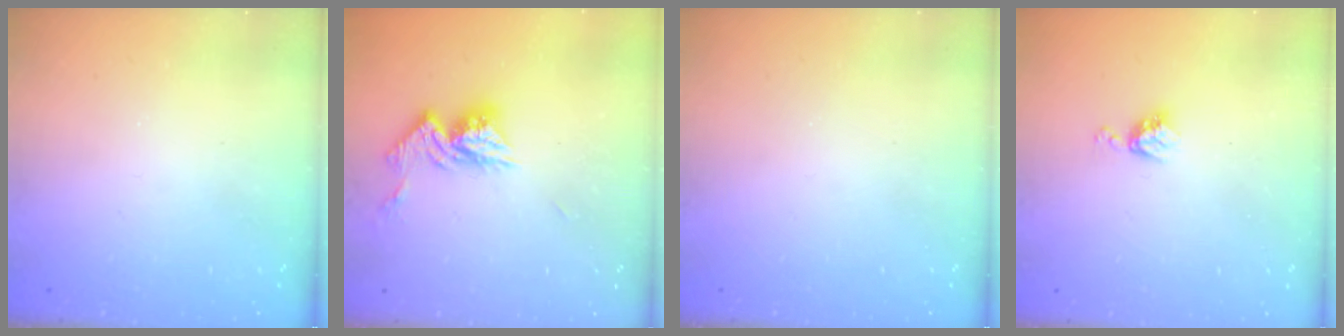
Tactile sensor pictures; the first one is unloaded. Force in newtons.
{"total": 11.5, "press": 11.4, "slide": 1.0}
{"total": 0.0}
{"total": 4.5, "press": 4.4, "slide": 0.7}